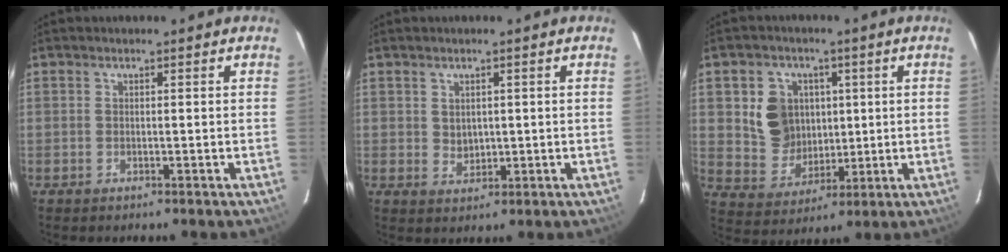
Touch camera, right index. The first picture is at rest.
{"total": 2.4, "force": [0.8, 2.0, 1.0], "torque": [-0.013, 0.002, 0.020]}
{"total": 10.0, "force": [2.2, 9.0, 4.0], "torque": [-0.098, 0.018, 0.055]}